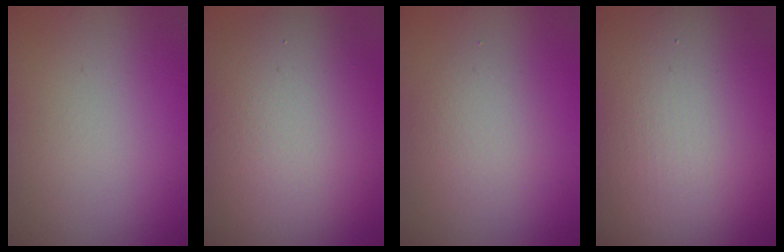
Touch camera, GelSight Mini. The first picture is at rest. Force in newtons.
{"total": 10.5, "press": 10.5, "slide": 0.9}
{"total": 2.1, "press": 2.1, "slide": 0.2}
{"total": 17.4, "press": 17.4, "slide": 1.0}